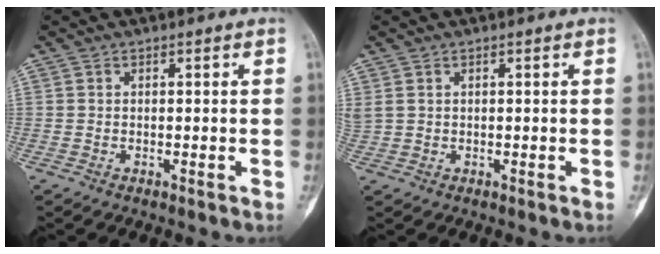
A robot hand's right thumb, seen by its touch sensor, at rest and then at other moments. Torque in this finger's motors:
{"motor_torque": [-0.12, 0.23, 0.85, 0.14, 0.15]}